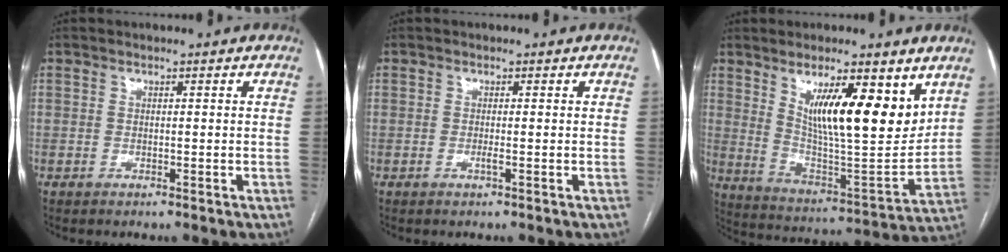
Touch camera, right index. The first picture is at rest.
{"total": 0.8, "force": [-0.3, -0.1, 0.8], "torque": [-0.018, -0.002, -0.005]}
{"total": 16.4, "force": [8.1, 3.4, 13.9], "torque": [-0.220, -0.018, 0.143]}